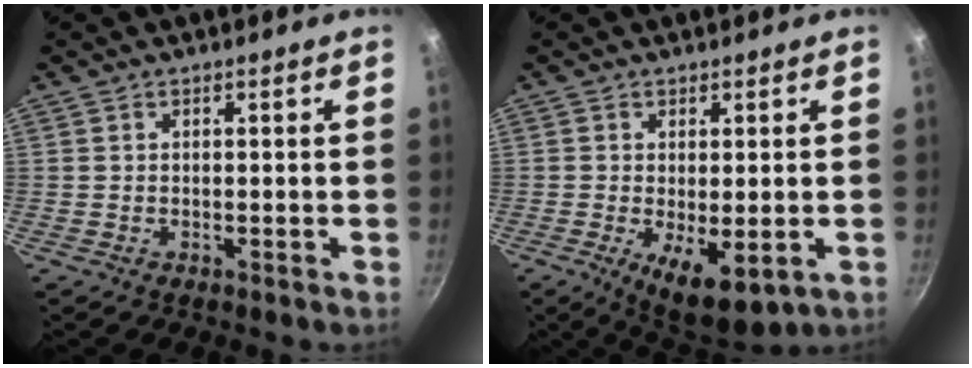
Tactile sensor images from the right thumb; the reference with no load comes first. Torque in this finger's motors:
{"motor_torque": [-0.02, 0.36, 1.02, -0.41, 0.14]}